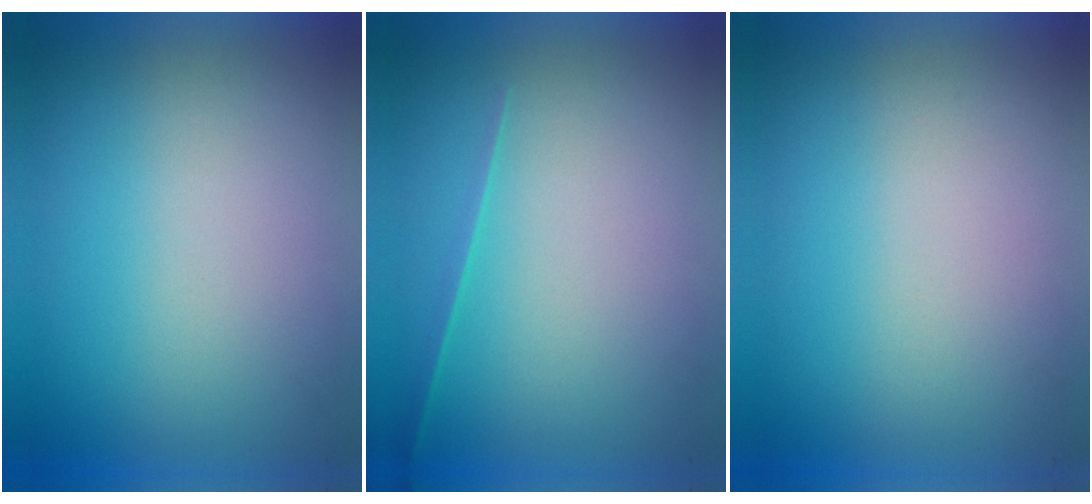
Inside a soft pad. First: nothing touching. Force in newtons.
{"total": 1.1}
{"total": 0.0}